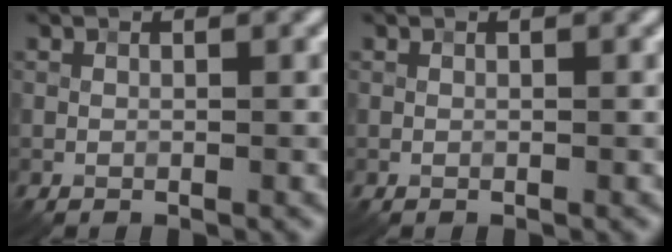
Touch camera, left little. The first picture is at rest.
{"total": 0.0}